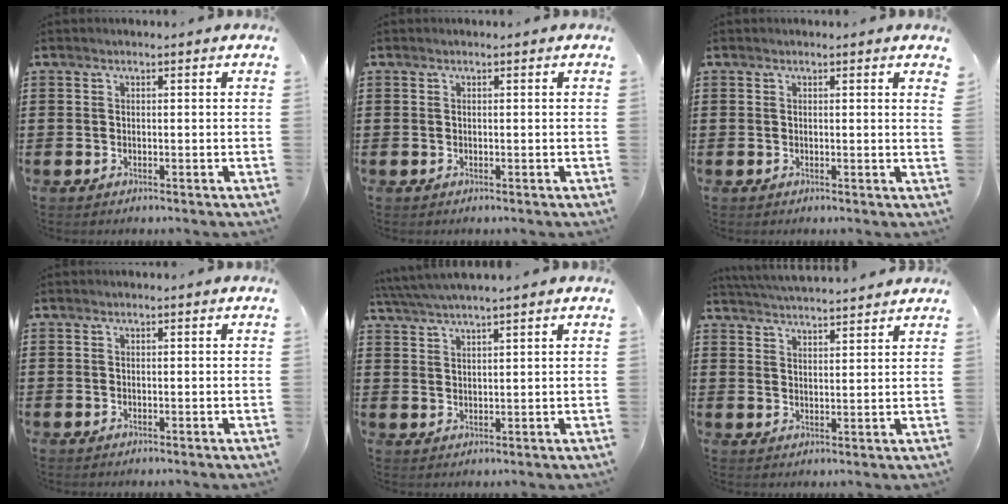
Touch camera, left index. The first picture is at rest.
{"total": 0.0}
{"total": 0.7, "force": [0.4, -0.1, 0.6], "torque": [-0.011, 0.000, 0.007]}
{"total": 0.0}
{"total": 3.4, "force": [3.2, -0.5, 1.2], "torque": [-0.034, -0.006, 0.057]}
{"total": 3.8, "force": [3.8, -0.3, 0.2], "torque": [-0.018, -0.020, 0.066]}